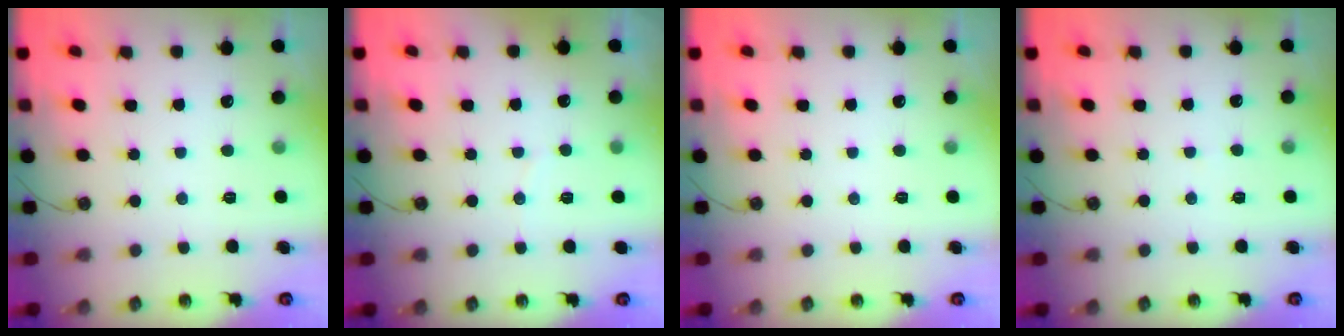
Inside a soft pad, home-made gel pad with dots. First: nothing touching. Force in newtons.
{"total": 1.8, "press": 1.5, "slide": 1.1}
{"total": 0.0}
{"total": 4.0, "press": 4.0, "slide": 0.5}